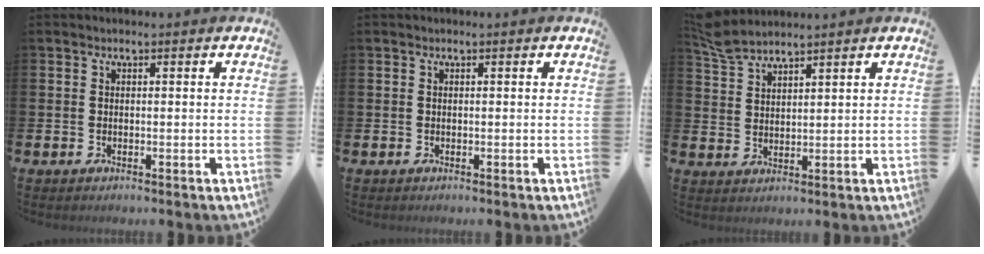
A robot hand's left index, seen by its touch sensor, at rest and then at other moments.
{"total": 0.0}
{"total": 4.5, "force": [4.3, 0.6, 0.9], "torque": [-0.023, -0.021, 0.078]}